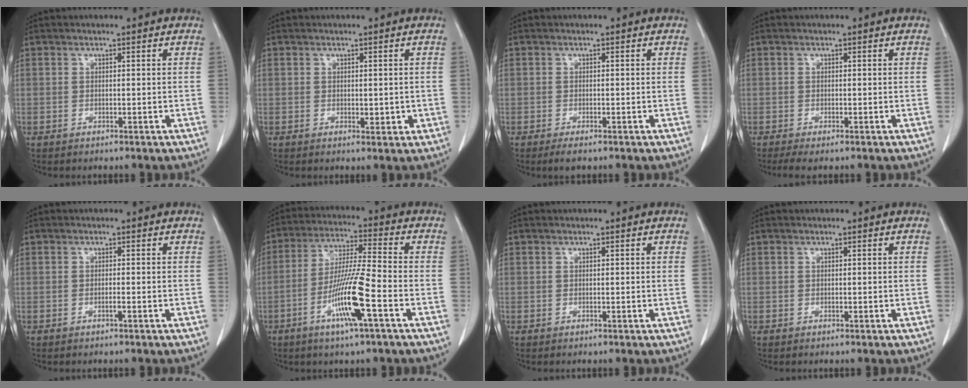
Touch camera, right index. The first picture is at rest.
{"total": 1.8, "force": [-0.1, 1.0, 1.6], "torque": [-0.021, -0.004, 0.006]}
{"total": 1.7, "force": [-1.2, 0.4, 1.2], "torque": [-0.024, -0.005, -0.018]}
{"total": 1.9, "force": [-1.3, 0.4, 1.3], "torque": [-0.026, -0.007, -0.024]}
{"total": 0.6, "force": [-0.3, -0.1, 0.5], "torque": [-0.009, 0.002, -0.006]}
{"total": 11.6, "force": [-4.7, -0.2, 10.6], "torque": [-0.208, -0.010, -0.090]}
{"total": 0.0}
{"total": 0.0}